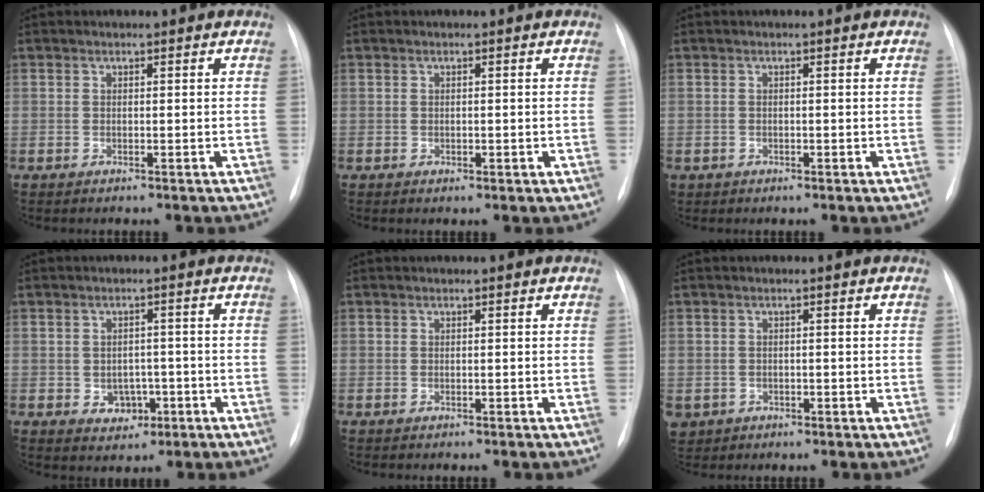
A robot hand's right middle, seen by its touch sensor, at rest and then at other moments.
{"total": 1.0, "force": [-0.2, 0.6, 0.7], "torque": [-0.013, -0.003, 0.000]}
{"total": 0.6, "force": [-0.2, 0.5, 0.1], "torque": [-0.005, 0.001, 0.000]}
{"total": 3.9, "force": [-1.2, 3.1, 1.9], "torque": [-0.024, 0.007, -0.007]}
{"total": 0.0}
{"total": 4.1, "force": [-1.6, 3.6, 1.0], "torque": [-0.030, 0.002, -0.017]}